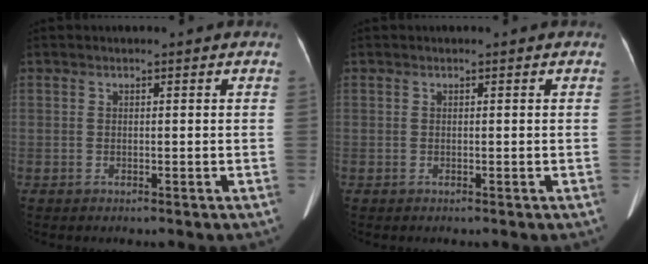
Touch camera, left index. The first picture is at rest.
{"total": 0.0}